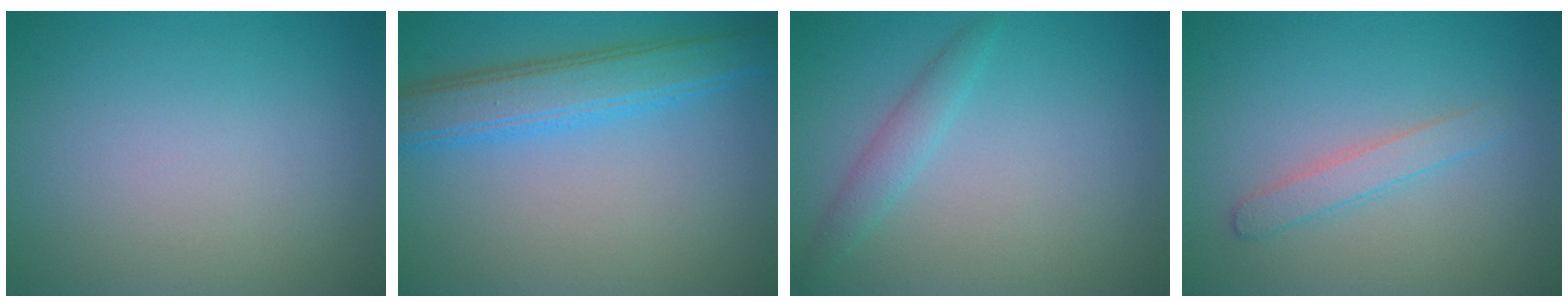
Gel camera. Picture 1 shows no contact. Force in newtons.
{"total": 4.8, "press": 4.8, "slide": 0.2}
{"total": 1.7, "press": 1.7, "slide": 0.0}
{"total": 1.7, "press": 1.7, "slide": 0.1}